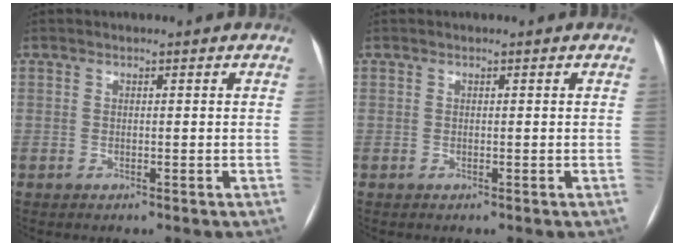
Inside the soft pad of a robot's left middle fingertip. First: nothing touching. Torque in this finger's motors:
{"motor_torque": [0.14, -0.17, 0.06, 0.00]}